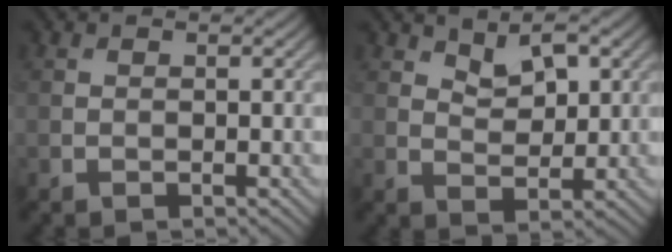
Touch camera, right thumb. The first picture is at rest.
{"total": 4.3, "force": [2.4, 2.2, 2.7], "torque": [-0.054, -0.005, 0.044]}